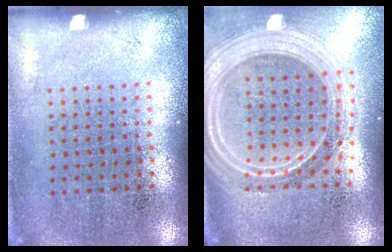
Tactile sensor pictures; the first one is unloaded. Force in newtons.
{"total": 2.7, "press": 2.3, "slide": 1.4}